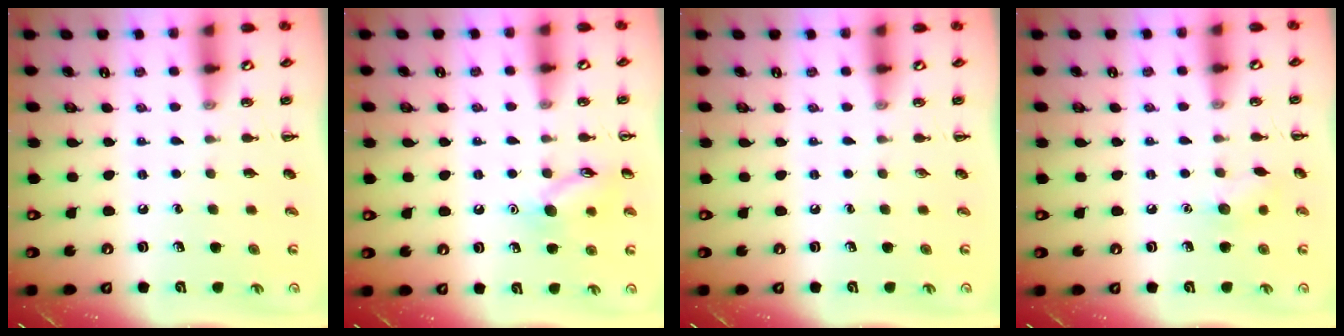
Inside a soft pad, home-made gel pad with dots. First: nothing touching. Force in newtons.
{"total": 10.3, "press": 10.3, "slide": 0.6}
{"total": 0.0}
{"total": 6.9, "press": 6.8, "slide": 1.3}